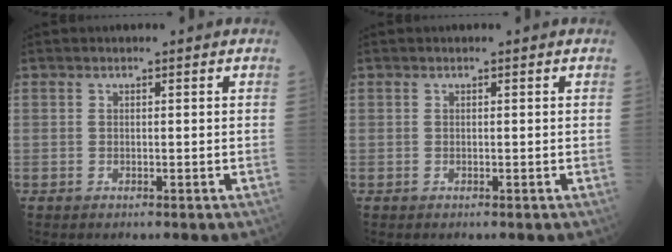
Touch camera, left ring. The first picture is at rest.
{"total": 0.0}